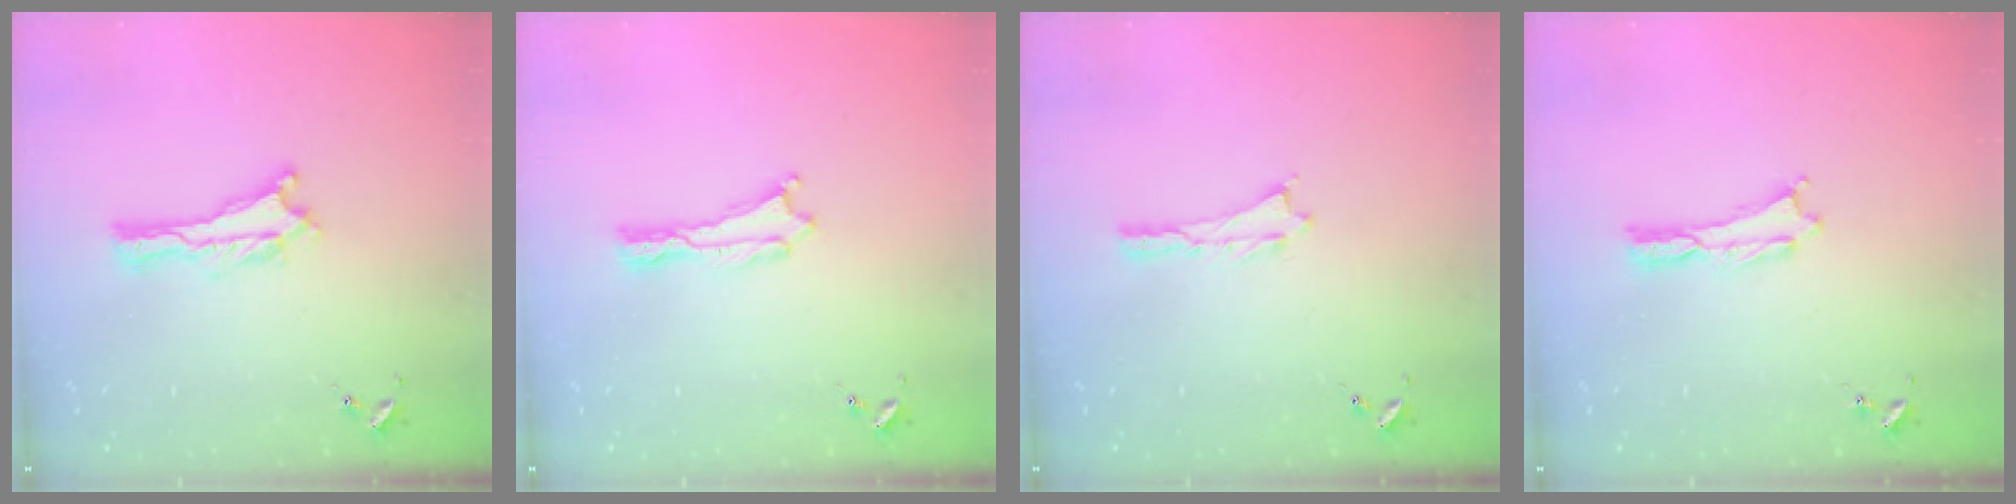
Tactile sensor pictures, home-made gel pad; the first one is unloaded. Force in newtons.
{"total": 0.0}
{"total": 0.0}
{"total": 0.0}